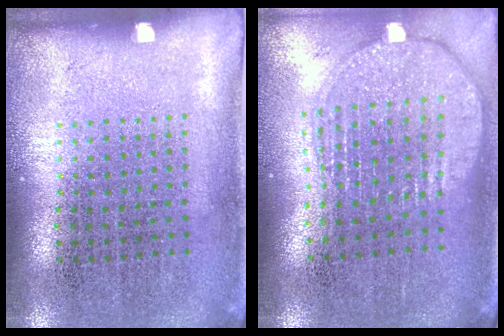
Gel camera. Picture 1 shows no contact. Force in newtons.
{"total": 2.0, "press": 1.6, "slide": 1.1}